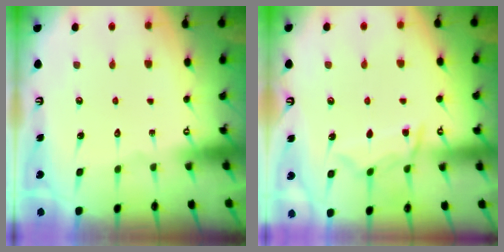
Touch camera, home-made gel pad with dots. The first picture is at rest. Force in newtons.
{"total": 9.5, "press": 9.4, "slide": 0.9}